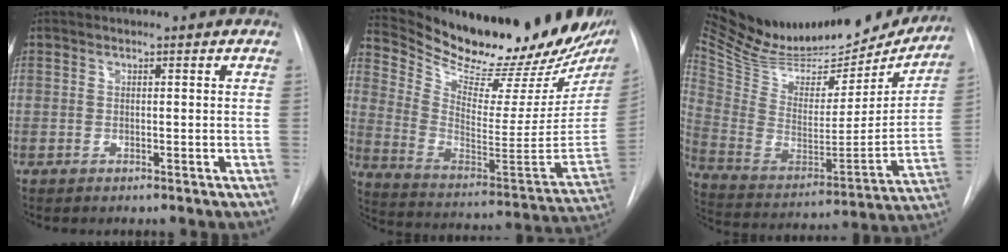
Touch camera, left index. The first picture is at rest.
{"total": 28.6, "force": [24.9, 5.5, 13.0], "torque": [-0.206, -0.083, 0.350]}
{"total": 33.2, "force": [28.8, 10.6, 12.5], "torque": [-0.249, -0.037, 0.424]}